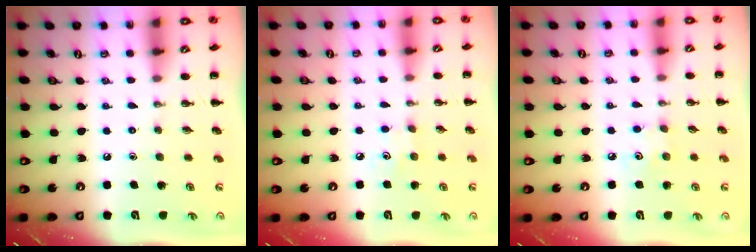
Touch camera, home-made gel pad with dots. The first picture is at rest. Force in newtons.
{"total": 3.8, "press": 3.7, "slide": 0.8}
{"total": 5.0, "press": 4.9, "slide": 1.0}